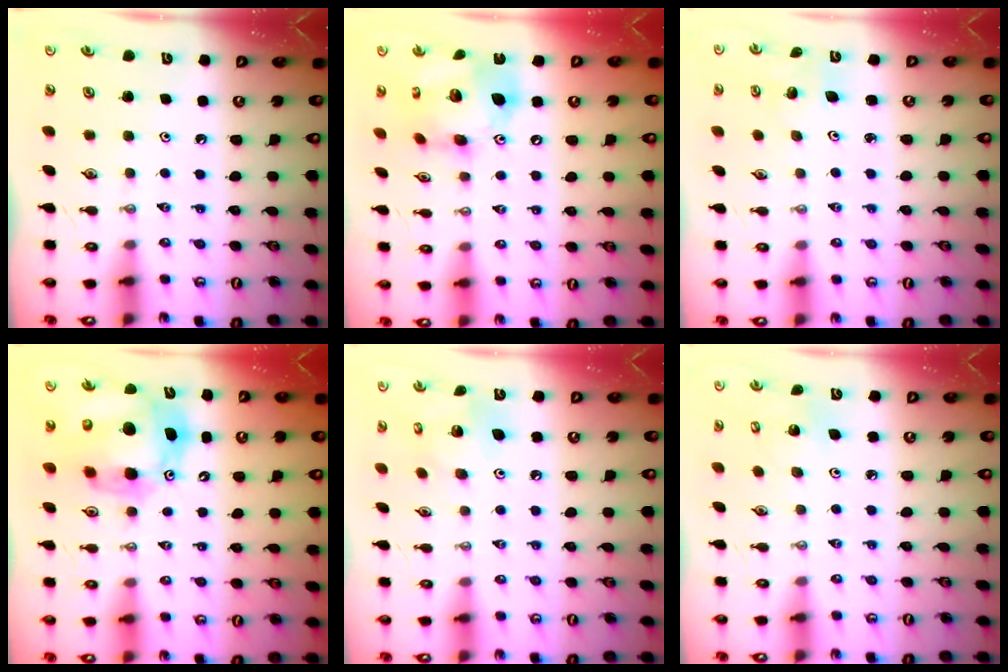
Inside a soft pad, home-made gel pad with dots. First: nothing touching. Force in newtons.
{"total": 17.8, "press": 17.7, "slide": 1.7}
{"total": 2.5, "press": 2.5, "slide": 0.1}
{"total": 15.6, "press": 15.3, "slide": 2.5}
{"total": 9.3, "press": 9.3, "slide": 0.2}
{"total": 3.8, "press": 3.8, "slide": 0.3}